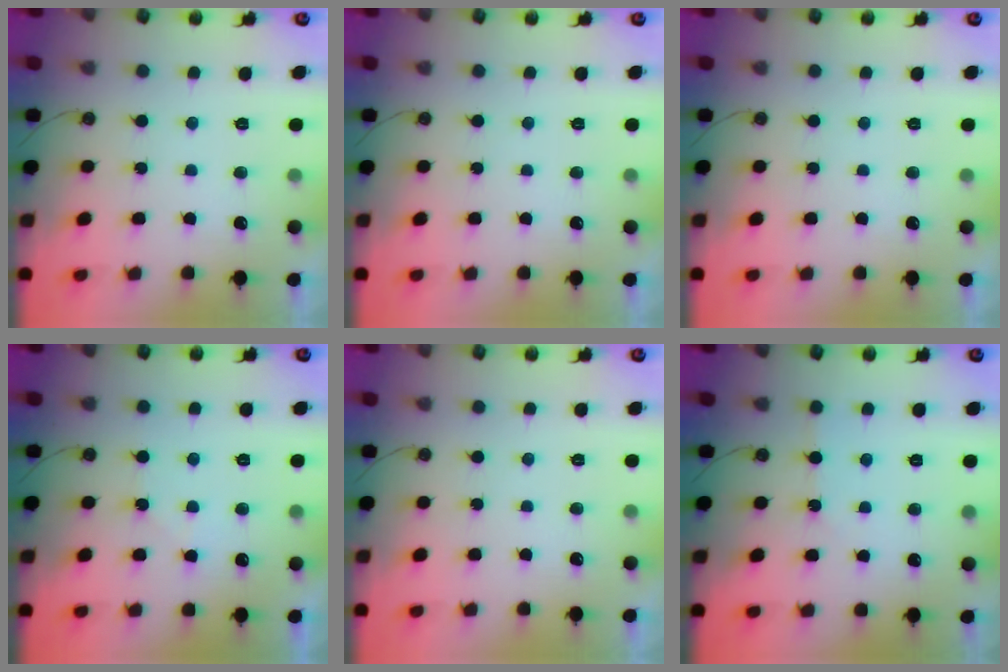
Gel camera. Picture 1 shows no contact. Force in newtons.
{"total": 0.0}
{"total": 0.0}
{"total": 4.9, "press": 4.8, "slide": 0.7}
{"total": 0.5, "press": 0.4, "slide": 0.4}
{"total": 1.4, "press": 1.3, "slide": 0.3}